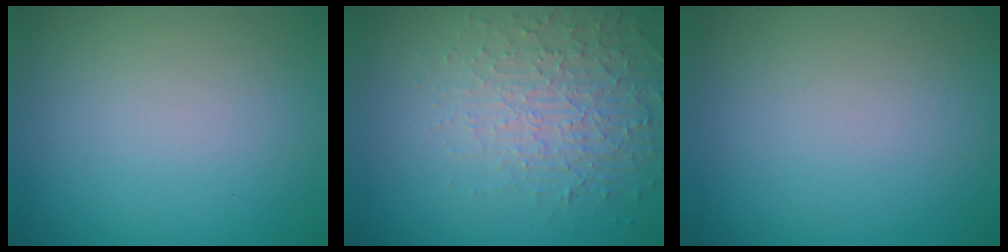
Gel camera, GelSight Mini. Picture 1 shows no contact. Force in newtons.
{"total": 5.1, "press": 3.4, "slide": 3.7}
{"total": 0.0}